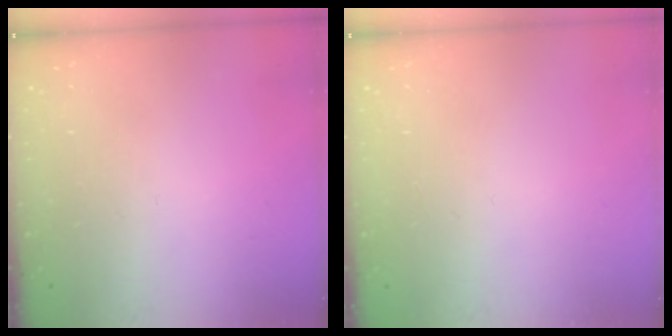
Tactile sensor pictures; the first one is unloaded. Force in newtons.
{"total": 0.0}